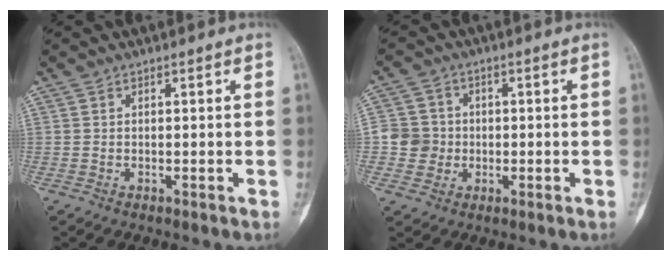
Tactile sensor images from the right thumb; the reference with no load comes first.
{"total": 5.5, "force": [-0.6, 5.4, 0.8], "torque": [0.017, 0.011, -0.017]}